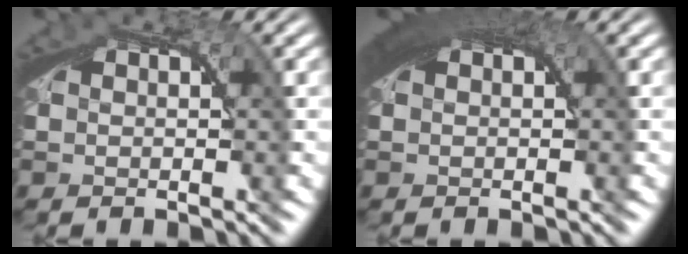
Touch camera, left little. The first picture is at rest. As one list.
[{"total": 4.3, "force": [1.9, 1.5, 3.6], "torque": [-0.050, 0.015, 0.025]}]